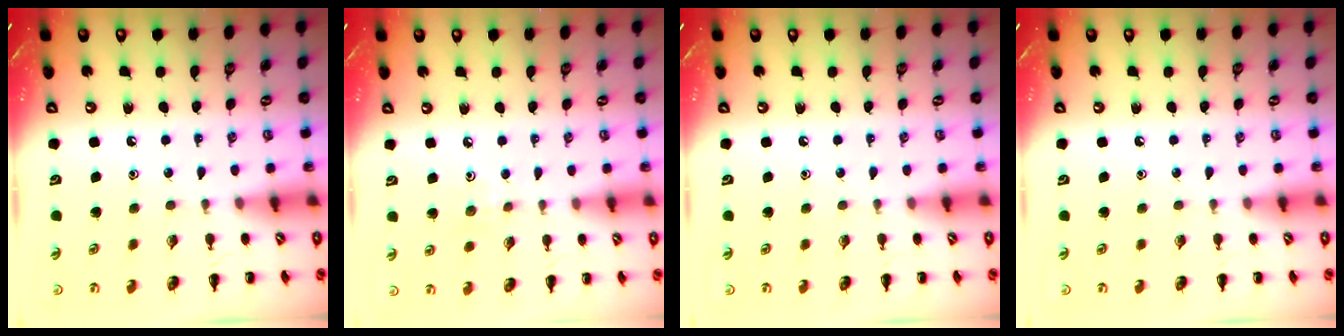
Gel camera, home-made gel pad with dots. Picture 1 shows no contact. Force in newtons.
{"total": 3.7, "press": 3.3, "slide": 1.6}
{"total": 0.0}
{"total": 0.0}